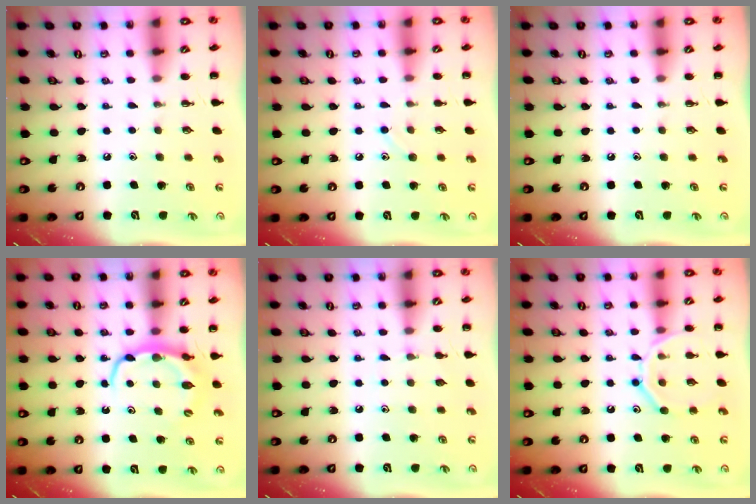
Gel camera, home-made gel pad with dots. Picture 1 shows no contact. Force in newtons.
{"total": 7.1, "press": 6.7, "slide": 2.3}
{"total": 0.0}
{"total": 6.1, "press": 6.1, "slide": 0.5}
{"total": 4.2, "press": 3.9, "slide": 1.6}
{"total": 12.6, "press": 12.6, "slide": 1.2}